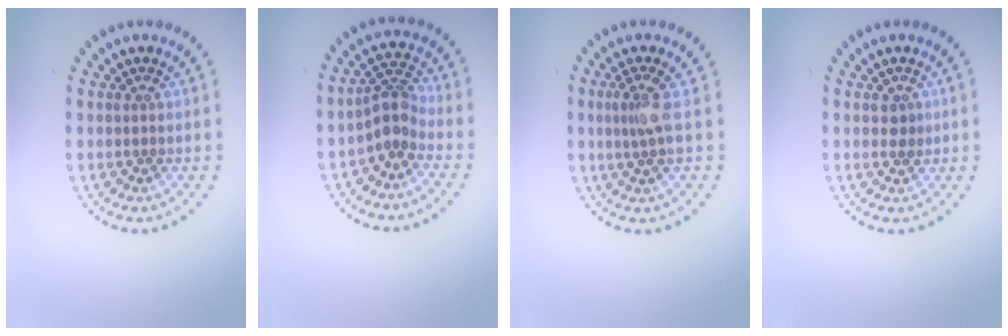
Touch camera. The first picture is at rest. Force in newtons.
{"total": 2.7, "press": 2.0, "slide": 1.8}
{"total": 2.1, "press": 1.6, "slide": 1.3}
{"total": 1.1, "press": 1.1, "slide": 0.2}